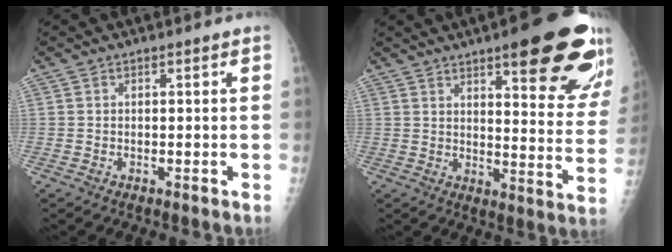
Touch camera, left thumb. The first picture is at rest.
{"total": 22.9, "force": [13.2, 5.7, 17.9], "torque": [-0.197, -0.057, 0.169]}